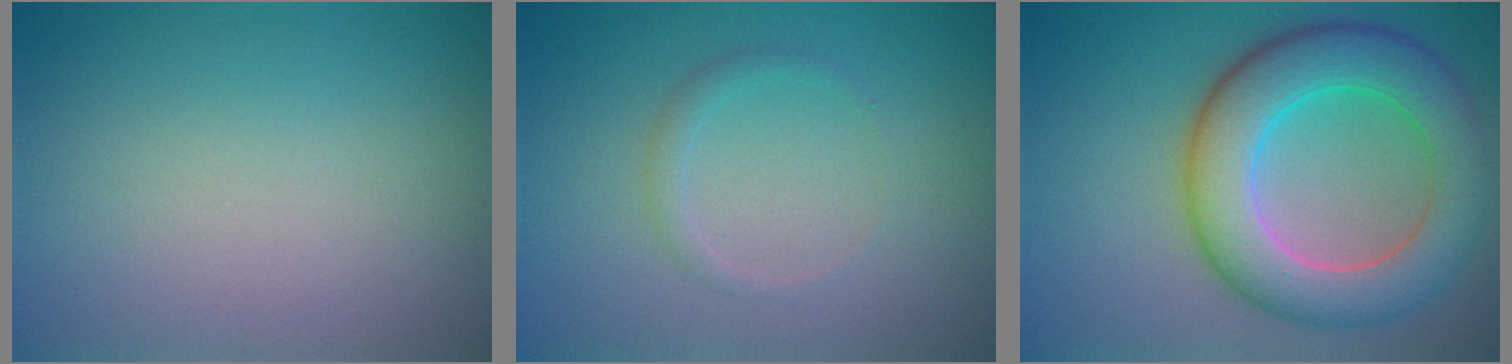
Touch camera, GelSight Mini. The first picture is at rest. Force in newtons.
{"total": 1.1, "press": 1.1, "slide": 0.0}
{"total": 8.8, "press": 8.8, "slide": 0.4}